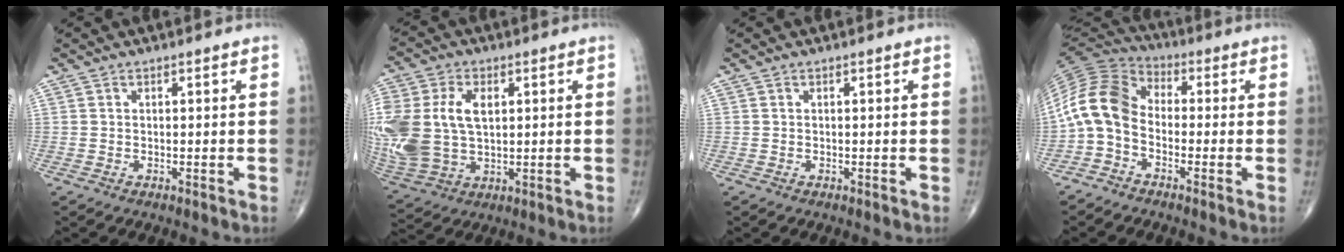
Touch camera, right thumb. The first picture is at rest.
{"total": 19.9, "force": [2.6, 13.1, 14.8], "torque": [-0.366, 0.006, 0.062]}
{"total": 0.0}
{"total": 11.0, "force": [-2.2, 7.5, 7.7], "torque": [-0.148, 0.047, -0.064]}